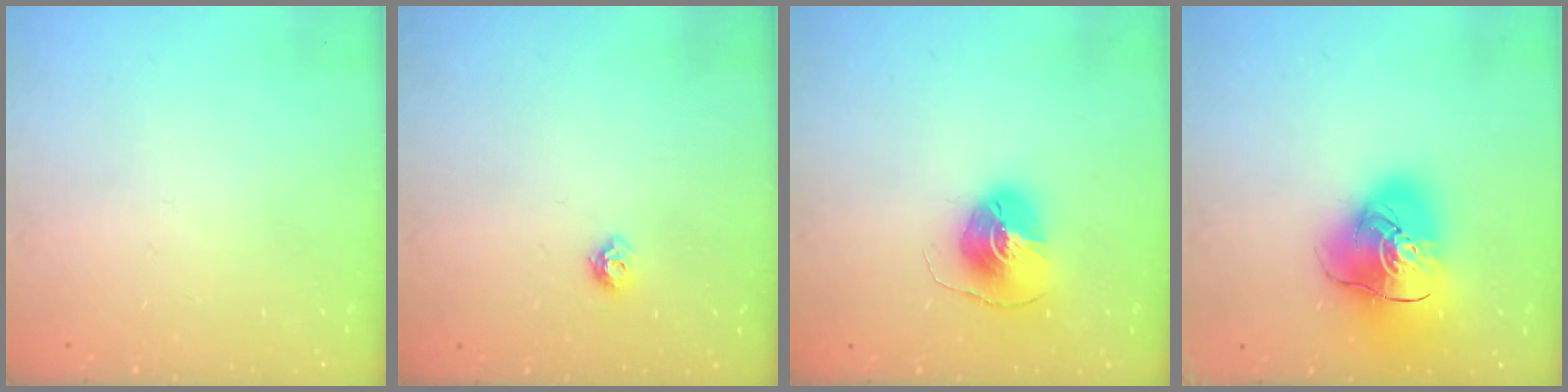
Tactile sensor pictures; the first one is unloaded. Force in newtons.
{"total": 6.1, "press": 6.0, "slide": 0.9}
{"total": 8.1, "press": 8.1, "slide": 0.1}
{"total": 18.1, "press": 17.9, "slide": 2.7}